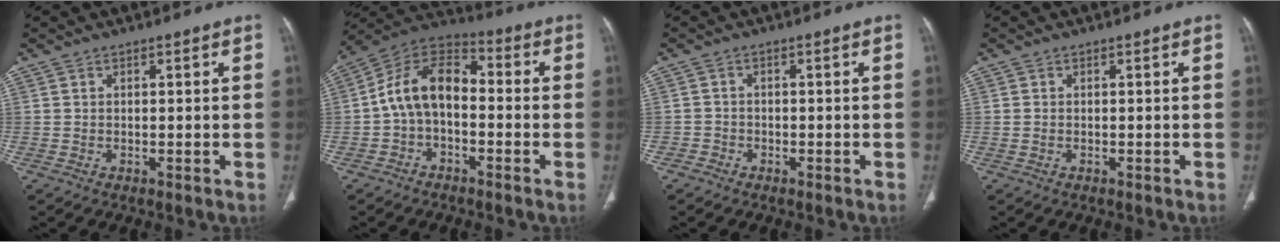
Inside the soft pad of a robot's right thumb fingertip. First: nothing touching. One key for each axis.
{"total": 11.0, "fx": -0.9, "fy": 7.7, "fz": 7.9, "tx": -0.130, "ty": 0.046, "tz": -0.032}
{"total": 1.7, "fx": -1.2, "fy": 1.2, "fz": -0.3, "tx": 0.005, "ty": 0.007, "tz": -0.030}
{"total": 0.0}